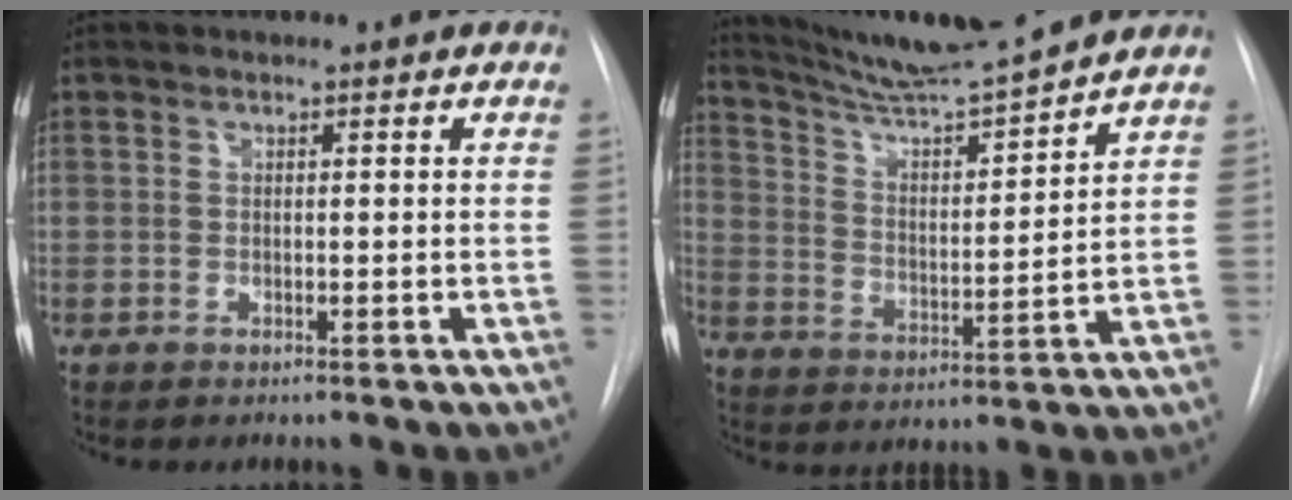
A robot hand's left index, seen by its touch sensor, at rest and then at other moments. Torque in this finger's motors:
{"motor_torque": [0.36, -0.78, 0.26, 0.09]}